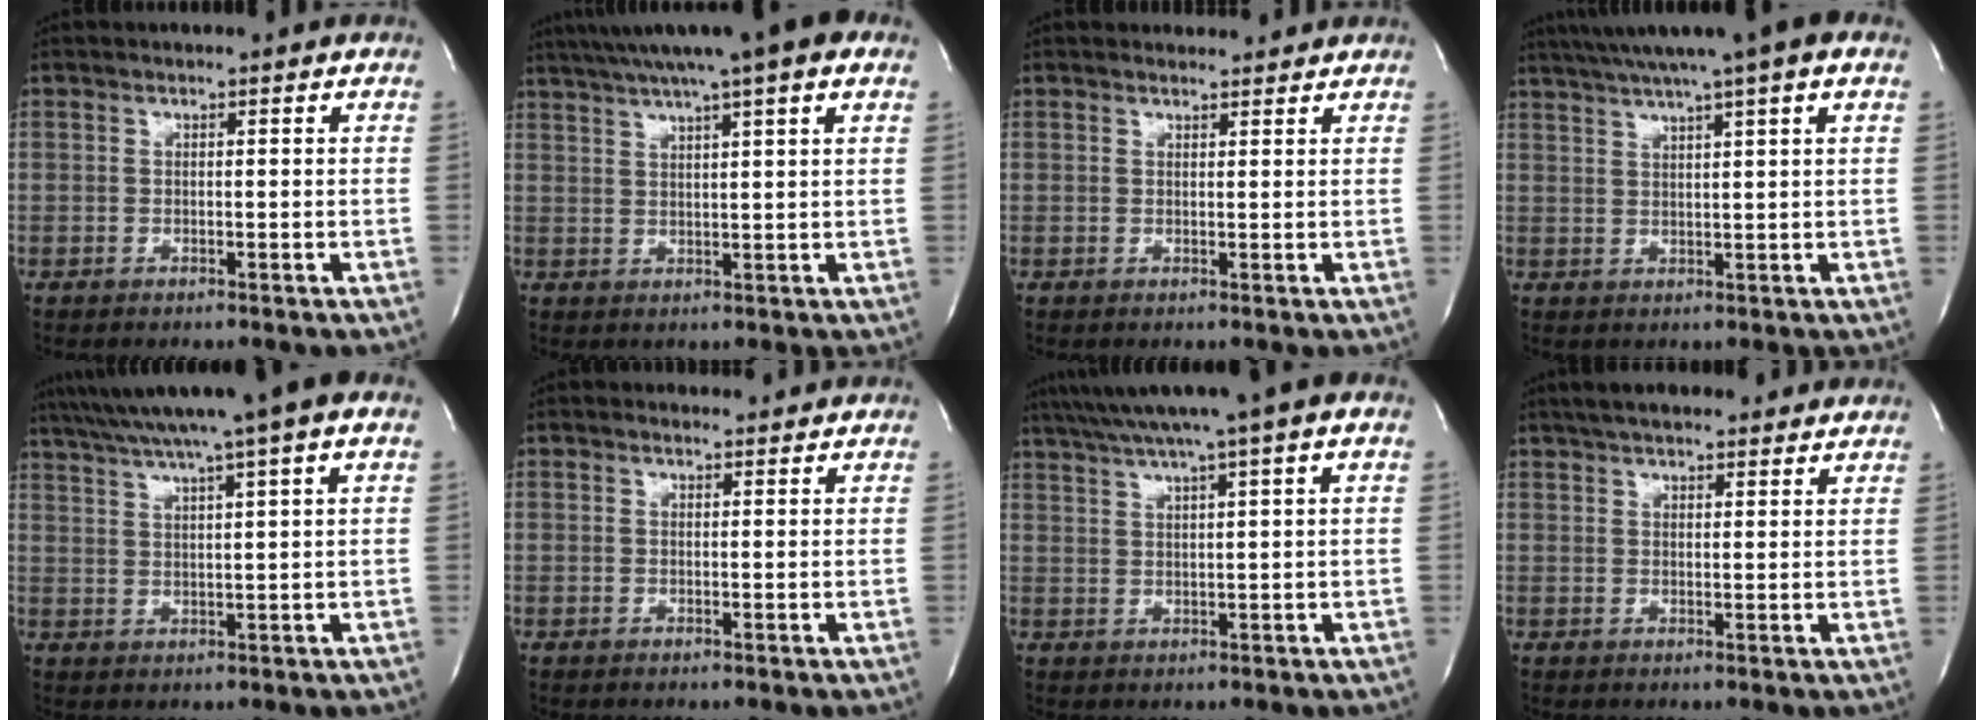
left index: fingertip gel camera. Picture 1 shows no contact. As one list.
[{"total": 12.9, "force": [9.2, 0.4, 9.0], "torque": [-0.151, 0.039, 0.126]}, {"total": 3.6, "force": [3.5, 0.7, 0.6], "torque": [-0.013, 0.016, 0.045]}, {"total": 12.0, "force": [8.5, 0.0, 8.4], "torque": [-0.145, 0.037, 0.116]}, {"total": 12.9, "force": [9.6, -0.8, 8.7], "torque": [-0.150, 0.034, 0.136]}, {"total": 1.8, "force": [1.8, 0.4, 0.1], "torque": [-0.013, 0.007, 0.025]}, {"total": 10.7, "force": [7.7, -1.0, 7.4], "torque": [-0.129, 0.033, 0.111]}, {"total": 13.1, "force": [11.2, 2.9, 6.1], "torque": [-0.089, 0.037, 0.152]}]